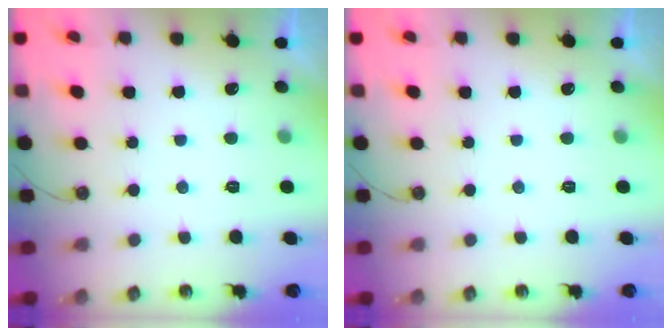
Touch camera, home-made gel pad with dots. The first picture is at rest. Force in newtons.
{"total": 0.0}